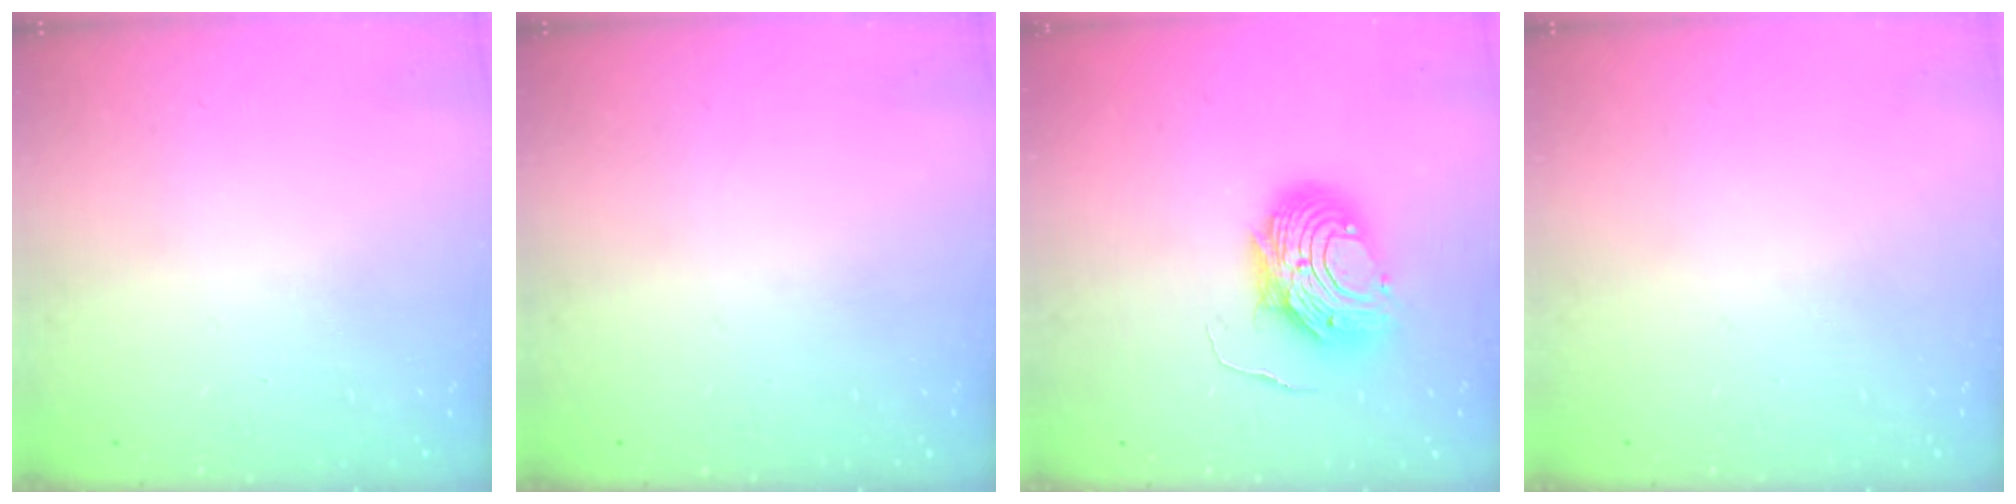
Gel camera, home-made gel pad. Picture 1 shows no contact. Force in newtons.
{"total": 0.0}
{"total": 10.1, "press": 10.0, "slide": 1.0}
{"total": 0.0}